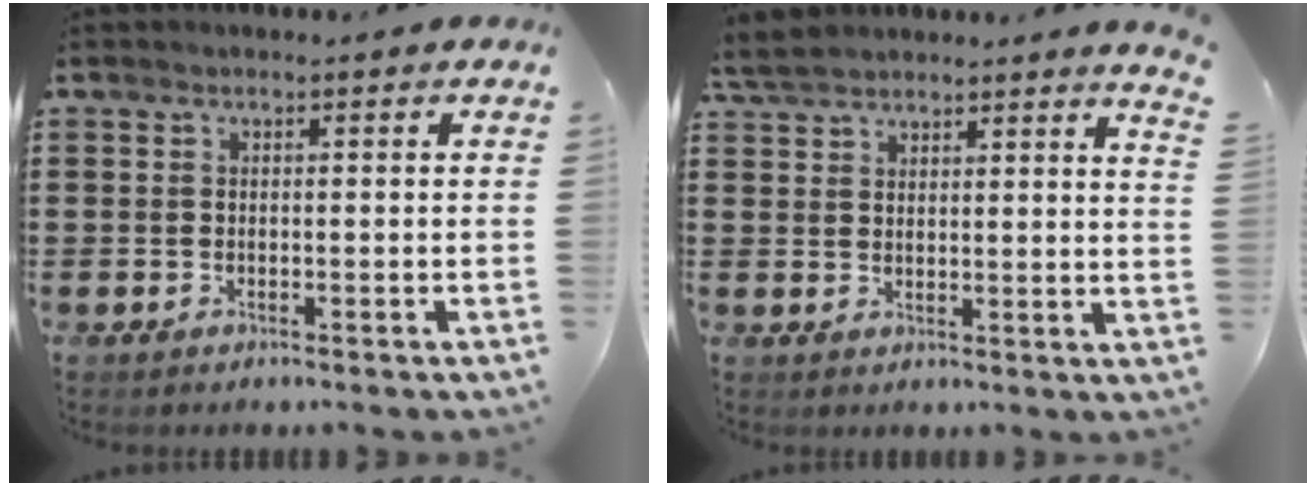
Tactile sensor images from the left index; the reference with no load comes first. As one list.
[{"total": 4.9, "force": [4.7, 0.2, 1.2], "torque": [-0.042, -0.010, 0.089]}]